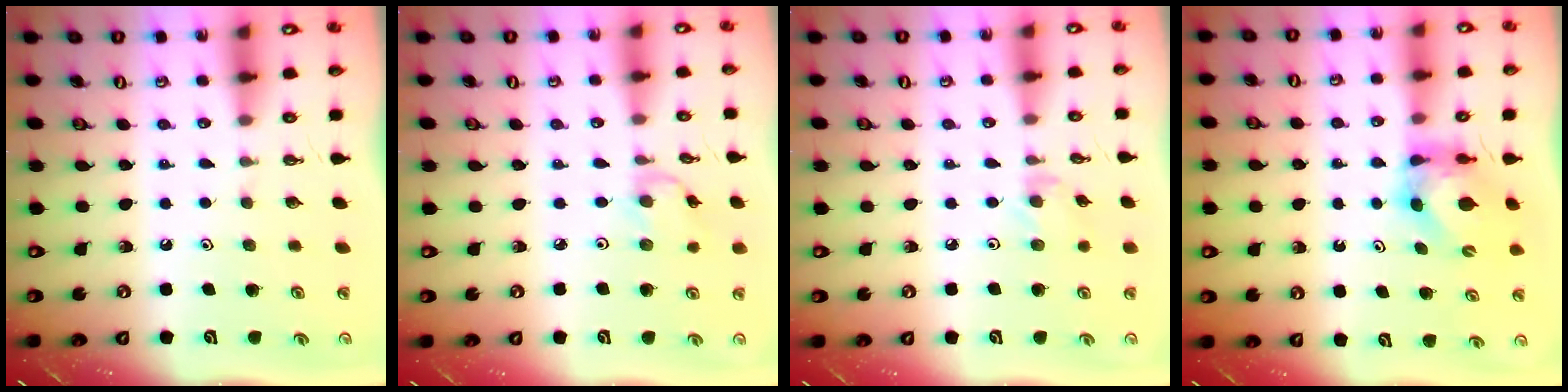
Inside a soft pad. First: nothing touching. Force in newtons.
{"total": 2.6, "press": 2.6, "slide": 0.2}
{"total": 3.6, "press": 3.5, "slide": 0.5}
{"total": 5.9, "press": 5.9, "slide": 0.7}